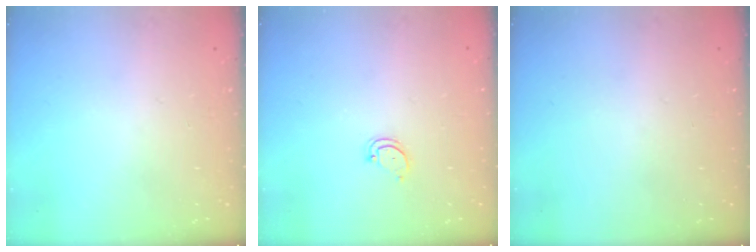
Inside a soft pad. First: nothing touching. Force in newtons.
{"total": 2.8, "press": 2.8, "slide": 0.2}
{"total": 0.0}